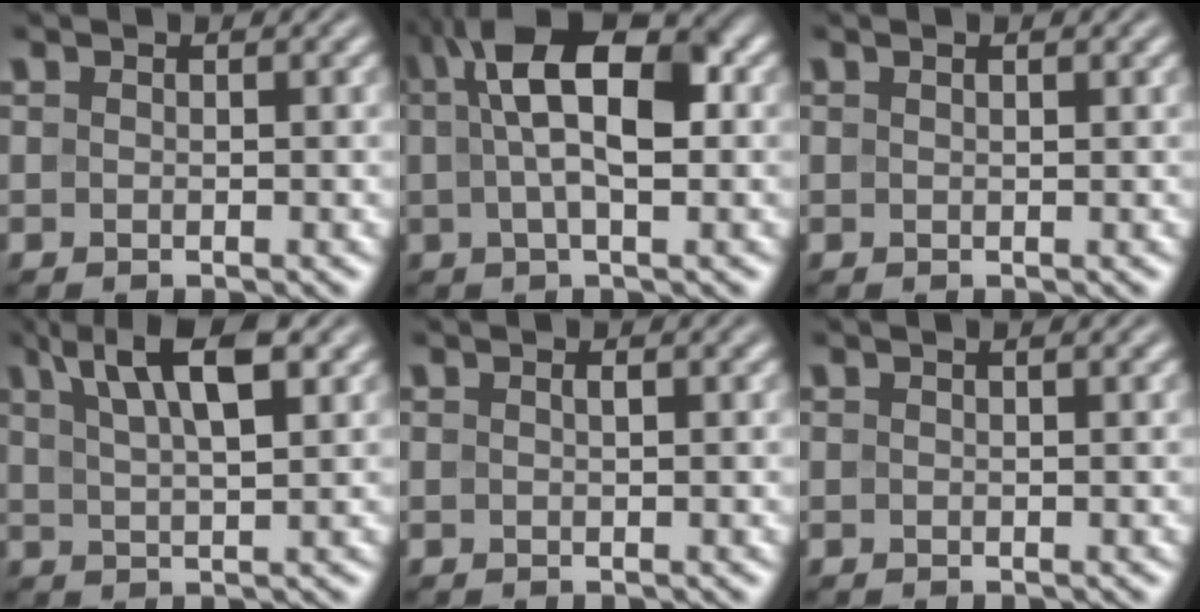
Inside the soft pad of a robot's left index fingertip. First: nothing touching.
{"total": 10.0, "force": [1.8, 4.3, 8.8], "torque": [-0.143, 0.025, 0.018]}
{"total": 0.8, "force": [0.5, 0.1, 0.5], "torque": [-0.011, 0.001, 0.007]}
{"total": 7.1, "force": [3.9, 2.1, 5.5], "torque": [-0.085, 0.019, 0.059]}
{"total": 0.7, "force": [0.3, 0.1, 0.6], "torque": [-0.011, 0.002, 0.005]}
{"total": 1.0, "force": [0.7, 0.2, 0.8], "torque": [-0.011, 0.005, 0.007]}